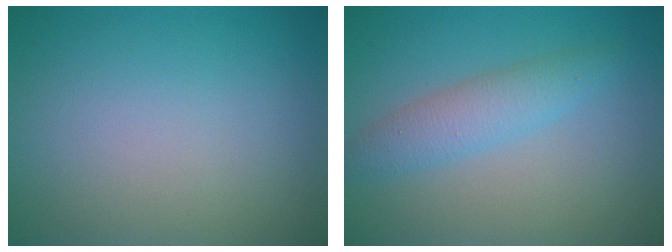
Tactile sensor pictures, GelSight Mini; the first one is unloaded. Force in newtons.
{"total": 2.9, "press": 2.9, "slide": 0.1}